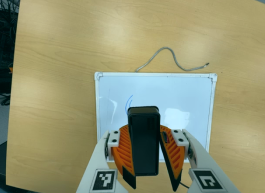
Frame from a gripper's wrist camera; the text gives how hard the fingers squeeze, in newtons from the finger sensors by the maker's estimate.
{"total": 9.5, "left": 9.4, "right": 9.6}